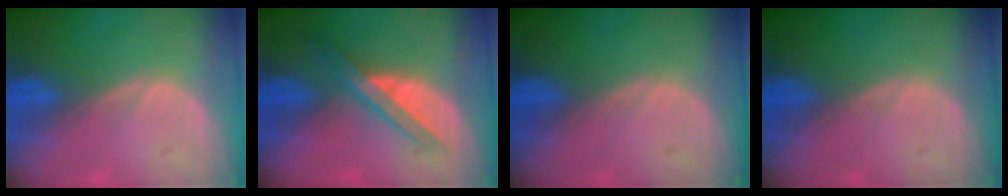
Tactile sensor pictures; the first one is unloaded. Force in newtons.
{"total": 5.7, "press": 5.2, "slide": 2.4}
{"total": 0.0}
{"total": 0.0}